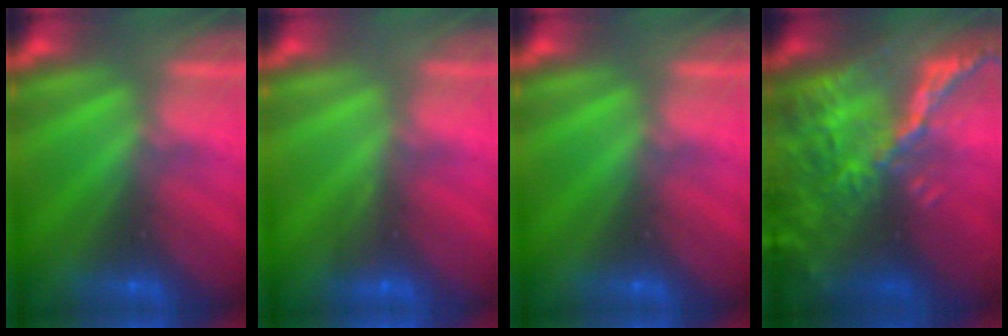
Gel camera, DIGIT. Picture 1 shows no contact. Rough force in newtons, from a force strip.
{"total": 2.9}
{"total": 0.0}
{"total": 5.8}